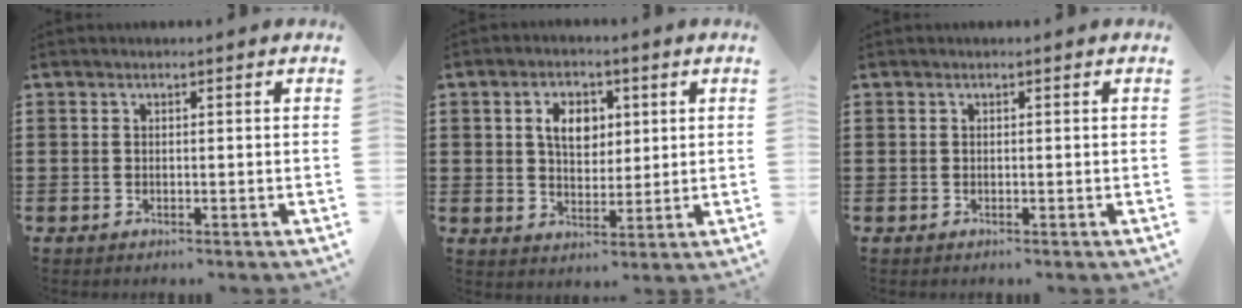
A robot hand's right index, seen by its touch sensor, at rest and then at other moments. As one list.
[{"total": 5.6, "force": [1.5, 3.8, 3.8], "torque": [-0.081, 0.013, 0.021]}, {"total": 0.0}]